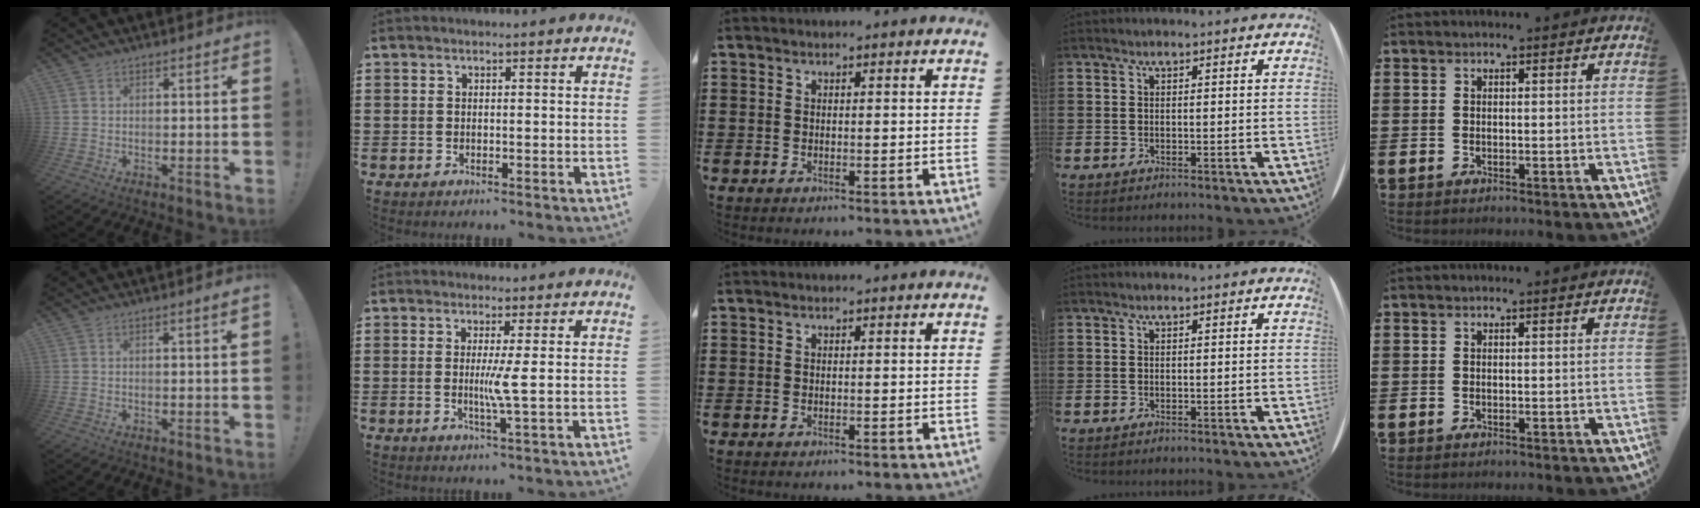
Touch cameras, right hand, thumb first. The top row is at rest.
{"thumb": {"total": 1.5, "force": [0.6, -0.2, 1.4], "torque": [-0.010, -0.007, 0.006]}, "index": {"total": 3.7, "force": [-0.1, -0.7, 3.7], "torque": [-0.066, -0.012, -0.005]}}